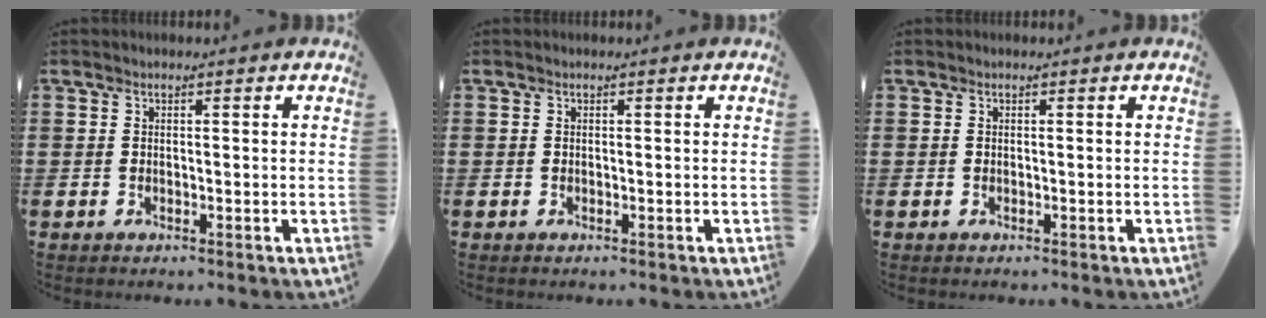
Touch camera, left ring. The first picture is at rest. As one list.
[{"total": 0.0}, {"total": 0.0}]